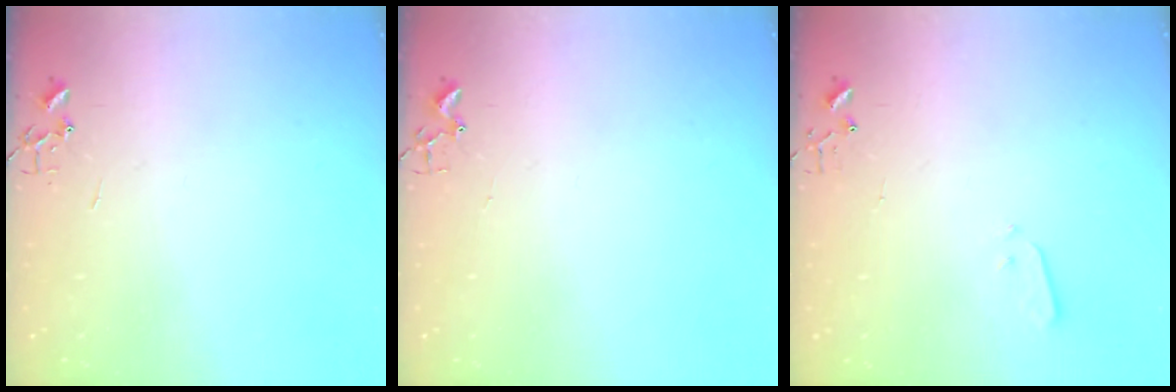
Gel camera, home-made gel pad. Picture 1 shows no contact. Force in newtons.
{"total": 1.8, "press": 1.8, "slide": 0.2}
{"total": 3.1, "press": 3.1, "slide": 0.7}